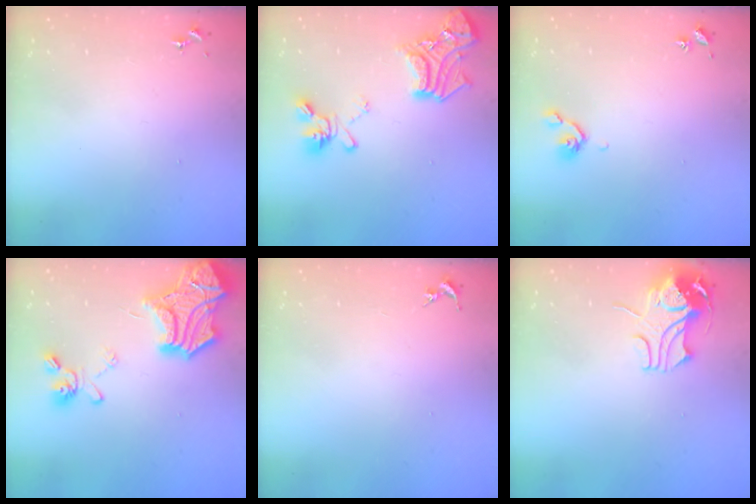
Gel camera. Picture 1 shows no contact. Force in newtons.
{"total": 19.4, "press": 19.4, "slide": 1.5}
{"total": 5.7, "press": 5.5, "slide": 1.5}
{"total": 24.1, "press": 24.0, "slide": 2.2}
{"total": 0.0}
{"total": 9.9, "press": 9.7, "slide": 1.7}